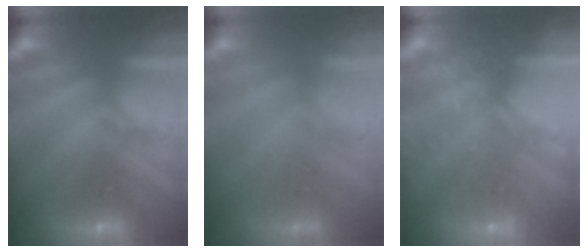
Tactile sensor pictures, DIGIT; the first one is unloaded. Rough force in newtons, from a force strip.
{"total": 2.3}
{"total": 7.5}